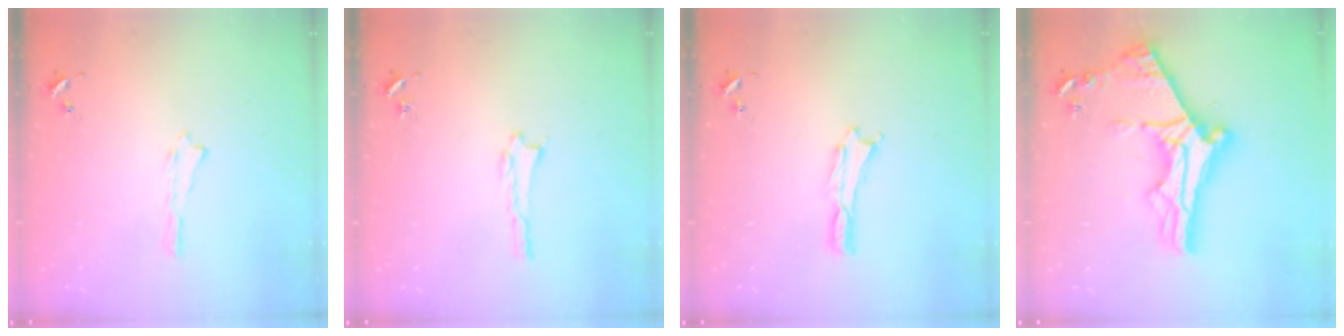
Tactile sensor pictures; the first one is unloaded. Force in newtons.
{"total": 1.4, "press": 1.4, "slide": 0.2}
{"total": 0.0}
{"total": 11.2, "press": 11.1, "slide": 1.2}